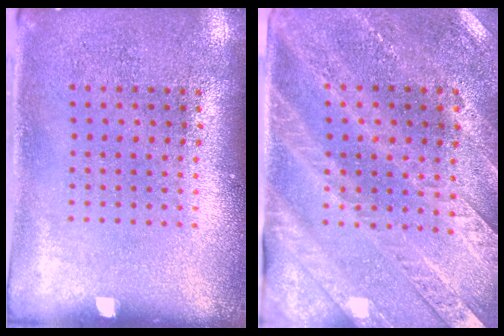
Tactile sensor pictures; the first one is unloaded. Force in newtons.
{"total": 2.9, "press": 2.7, "slide": 1.2}